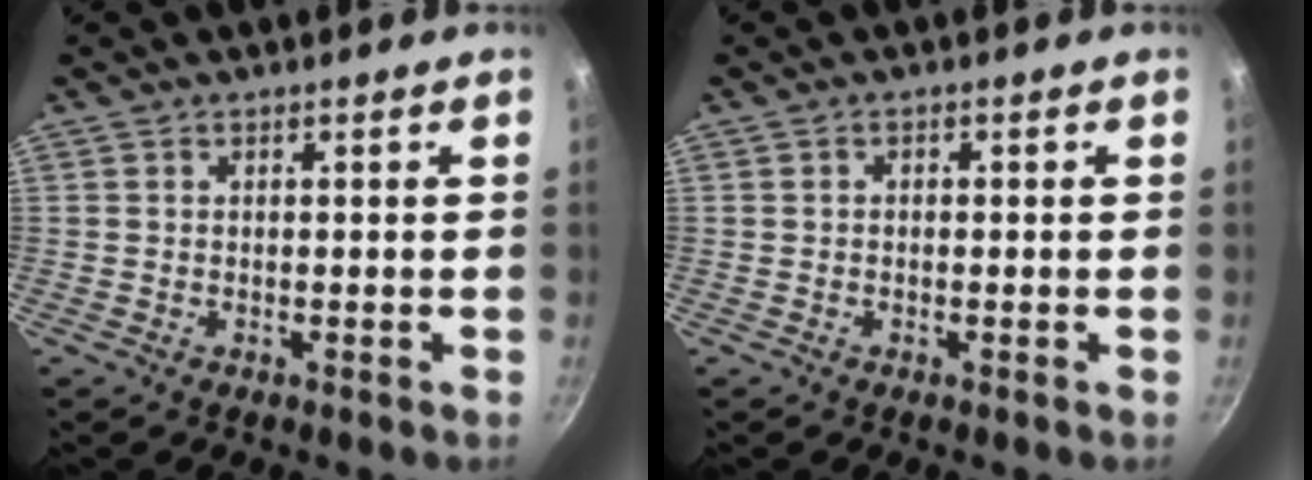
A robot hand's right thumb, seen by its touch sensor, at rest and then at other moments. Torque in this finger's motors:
{"motor_torque": [0.22, -0.43, -0.48, 0.08, 0.02]}